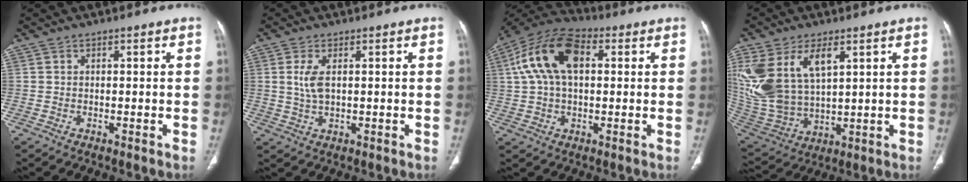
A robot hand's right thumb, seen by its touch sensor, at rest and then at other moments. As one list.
[{"total": 4.3, "force": [0.9, 2.0, 3.7], "torque": [-0.087, -0.004, 0.025]}, {"total": 15.1, "force": [3.6, 8.6, 11.9], "torque": [-0.228, 0.032, 0.059]}, {"total": 19.2, "force": [7.0, 10.8, 14.2], "torque": [-0.303, -0.020, 0.153]}]